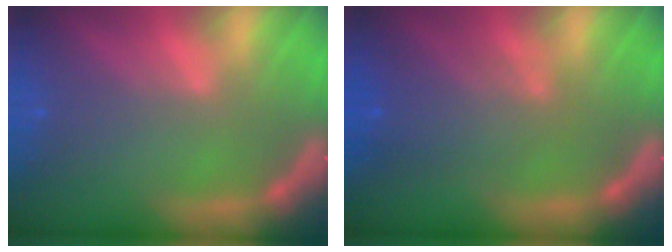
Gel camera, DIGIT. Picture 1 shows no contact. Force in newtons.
{"total": 4.1}